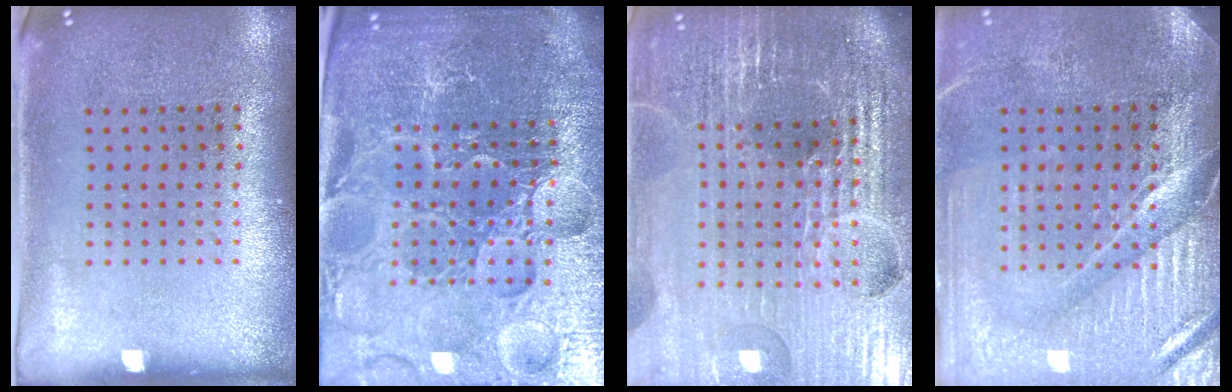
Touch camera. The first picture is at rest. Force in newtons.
{"total": 6.2, "press": 5.6, "slide": 2.7}
{"total": 6.7, "press": 5.9, "slide": 3.3}
{"total": 4.0, "press": 3.8, "slide": 1.5}